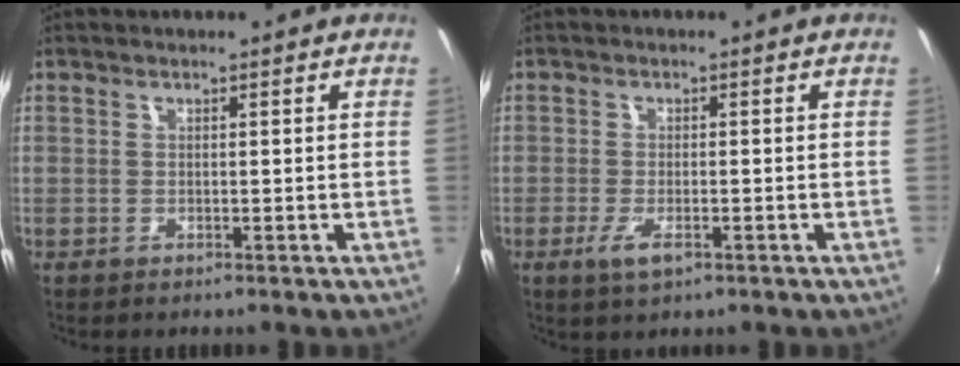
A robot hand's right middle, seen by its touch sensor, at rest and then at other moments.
{"total": 3.8, "force": [-1.9, 1.3, 3.1], "torque": [-0.067, -0.010, -0.034]}